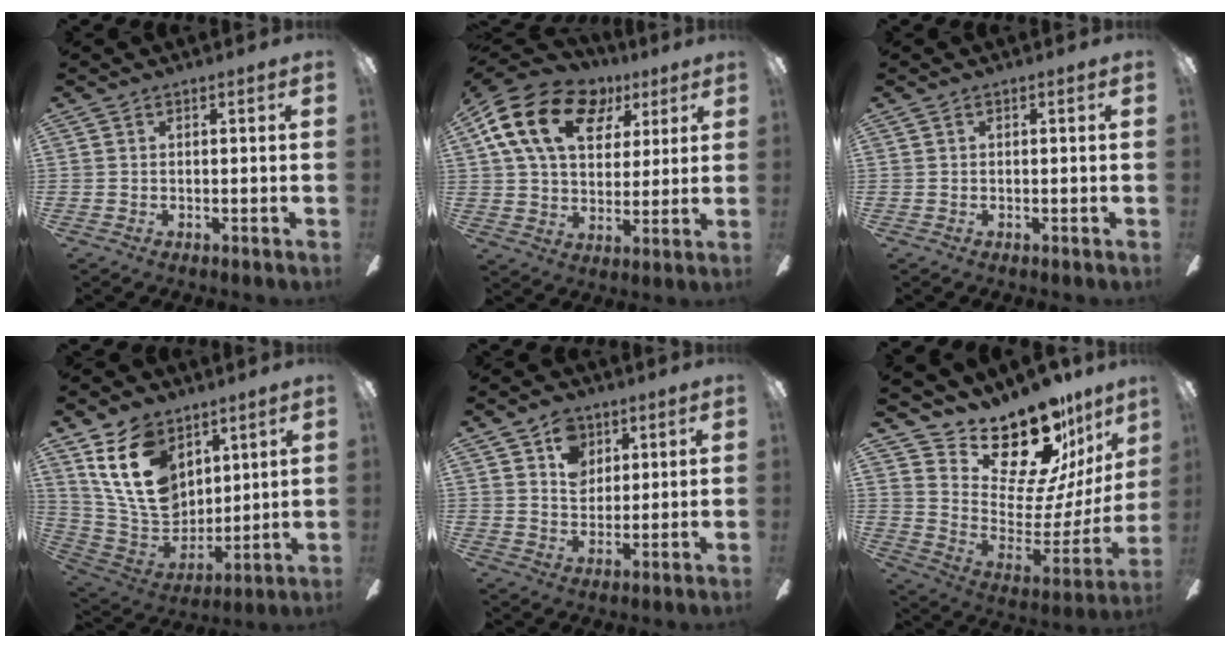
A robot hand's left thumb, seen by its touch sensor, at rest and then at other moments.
{"total": 19.0, "force": [8.4, 12.8, 11.3], "torque": [-0.200, -0.012, 0.151]}
{"total": 0.0}
{"total": 19.2, "force": [9.0, 13.2, 10.6], "torque": [-0.217, -0.035, 0.170]}
{"total": 8.2, "force": [4.4, 6.2, 3.2], "torque": [-0.044, -0.003, 0.079]}
{"total": 20.9, "force": [17.8, 7.2, 8.1], "torque": [-0.119, -0.159, 0.313]}